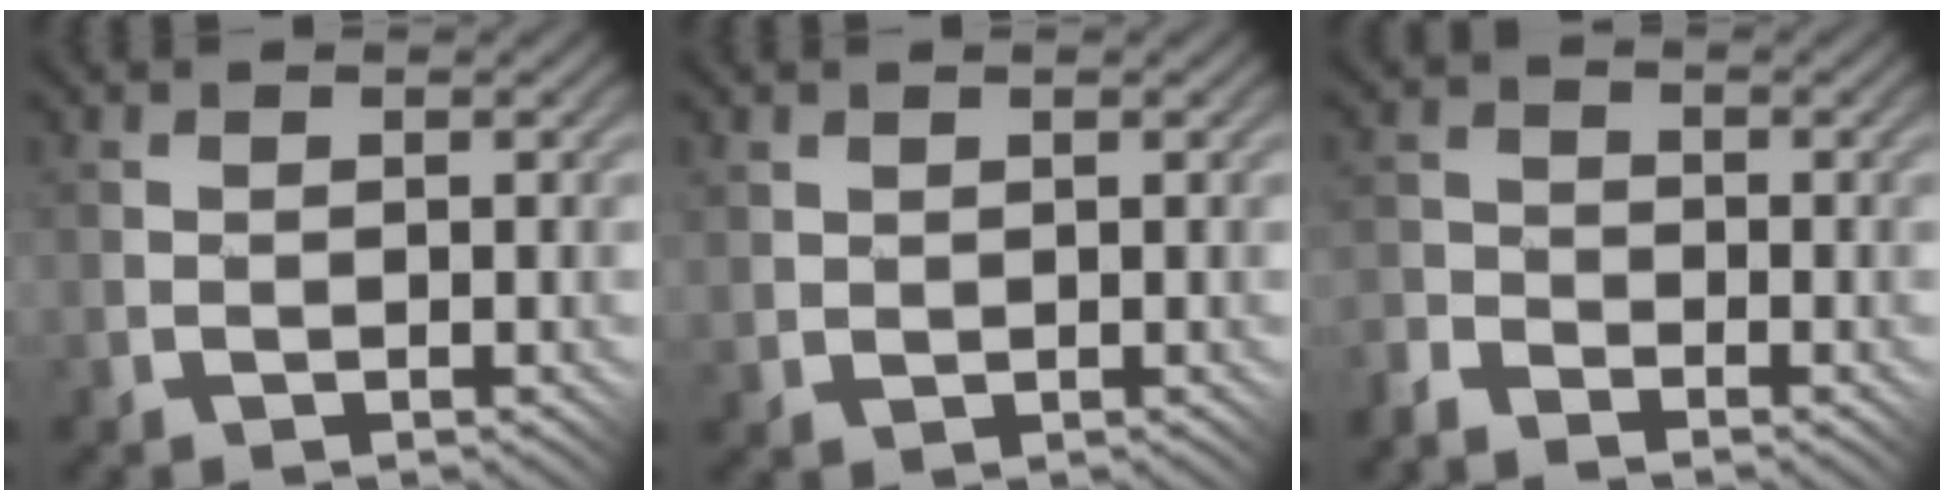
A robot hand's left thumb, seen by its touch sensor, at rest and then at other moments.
{"total": 1.6, "force": [0.9, 1.3, 0.4], "torque": [-0.019, -0.004, 0.021]}
{"total": 3.5, "force": [-3.1, 1.5, 0.7], "torque": [-0.021, 0.002, -0.071]}